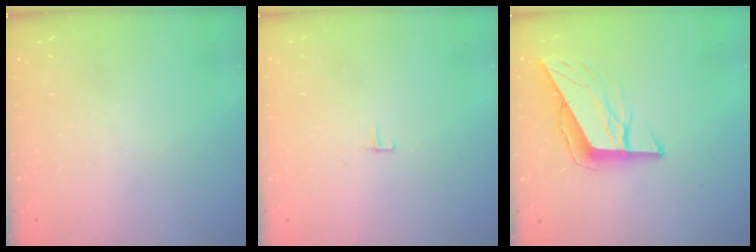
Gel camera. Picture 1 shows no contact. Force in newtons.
{"total": 3.3, "press": 3.3, "slide": 0.2}
{"total": 10.2, "press": 10.2, "slide": 0.6}